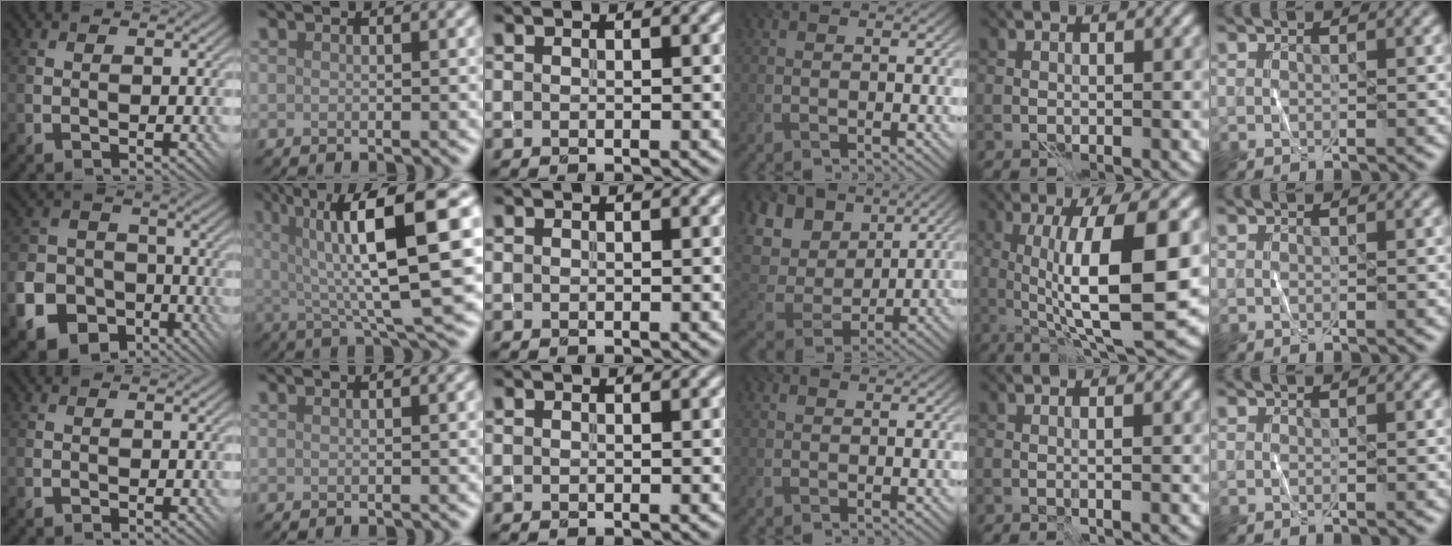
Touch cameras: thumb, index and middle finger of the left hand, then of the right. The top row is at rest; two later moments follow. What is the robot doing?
{"motion": "fold", "object": "shorts"}